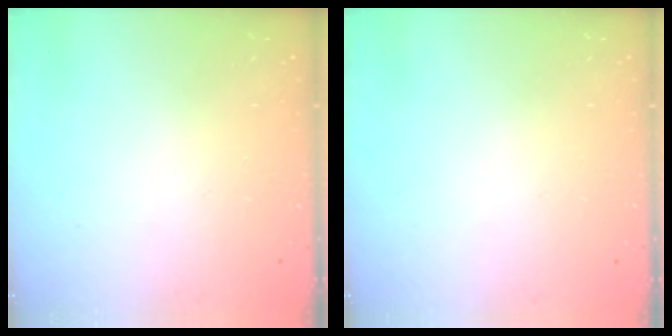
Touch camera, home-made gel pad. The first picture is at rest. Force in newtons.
{"total": 0.0}